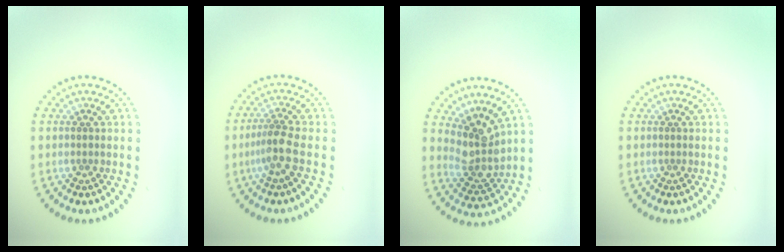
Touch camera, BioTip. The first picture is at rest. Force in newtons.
{"total": 2.5, "press": 1.8, "slide": 1.7}
{"total": 3.7, "press": 2.9, "slide": 2.3}
{"total": 0.0}